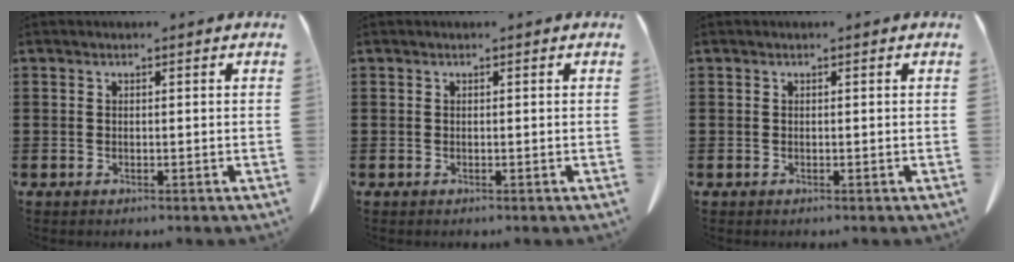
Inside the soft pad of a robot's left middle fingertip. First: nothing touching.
{"total": 0.0}
{"total": 0.0}